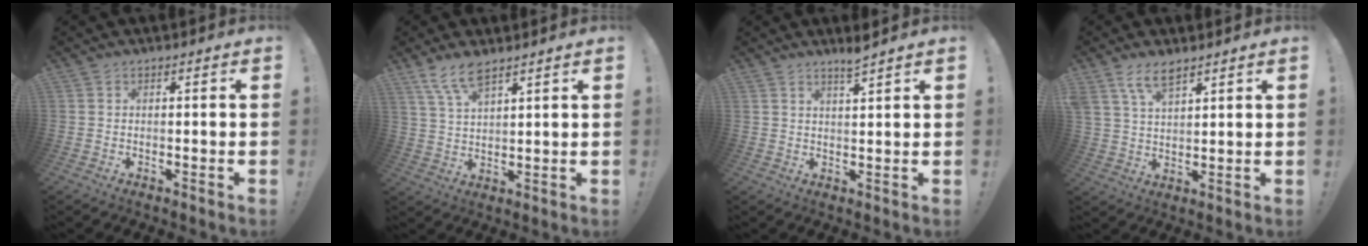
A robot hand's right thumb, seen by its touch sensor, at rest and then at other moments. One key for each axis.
{"total": 7.1, "fx": 5.4, "fy": 1.9, "fz": 4.2, "tx": -0.085, "ty": -0.022, "tz": 0.100}
{"total": 3.6, "fx": 3.1, "fy": -0.5, "fz": 1.9, "tx": -0.025, "ty": -0.021, "tz": 0.049}
{"total": 7.1, "fx": 5.0, "fy": 2.9, "fz": 4.1, "tx": -0.074, "ty": -0.015, "tz": 0.094}